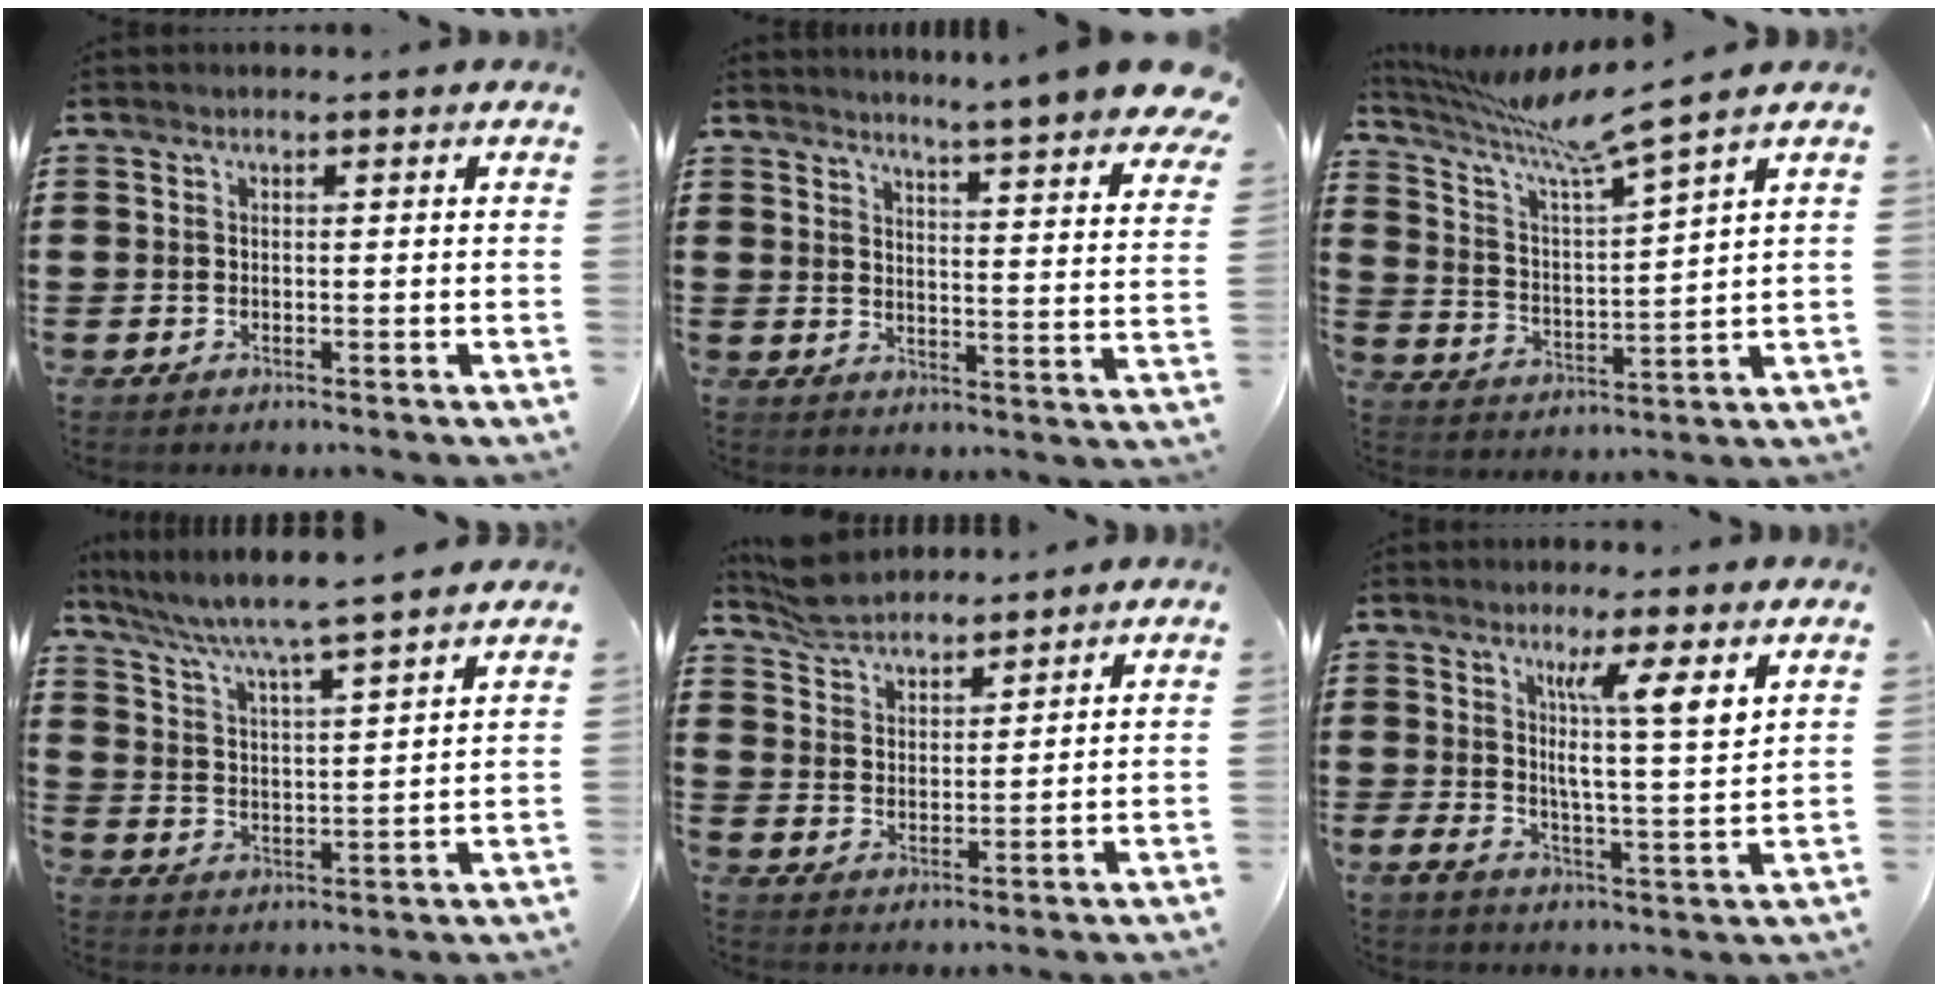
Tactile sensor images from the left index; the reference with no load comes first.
{"total": 5.3, "force": [4.8, -0.8, 2.2], "torque": [-0.055, -0.035, 0.079]}
{"total": 6.8, "force": [5.6, -0.3, 3.9], "torque": [-0.101, -0.046, 0.086]}
{"total": 4.9, "force": [4.4, -0.7, 2.1], "torque": [-0.063, -0.037, 0.066]}
{"total": 5.3, "force": [5.1, 1.3, 0.5], "torque": [-0.030, -0.009, 0.097]}
{"total": 7.9, "force": [3.9, 0.9, 6.8], "torque": [-0.120, -0.018, 0.059]}